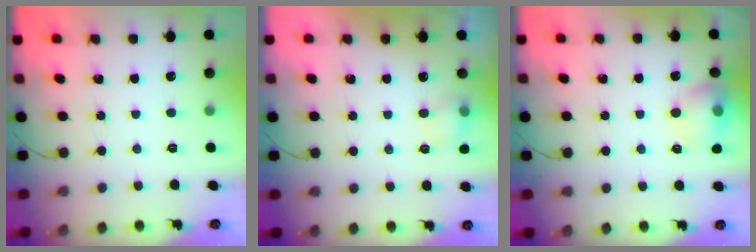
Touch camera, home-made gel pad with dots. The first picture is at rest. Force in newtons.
{"total": 5.8, "press": 5.5, "slide": 1.6}
{"total": 12.0, "press": 11.9, "slide": 1.6}